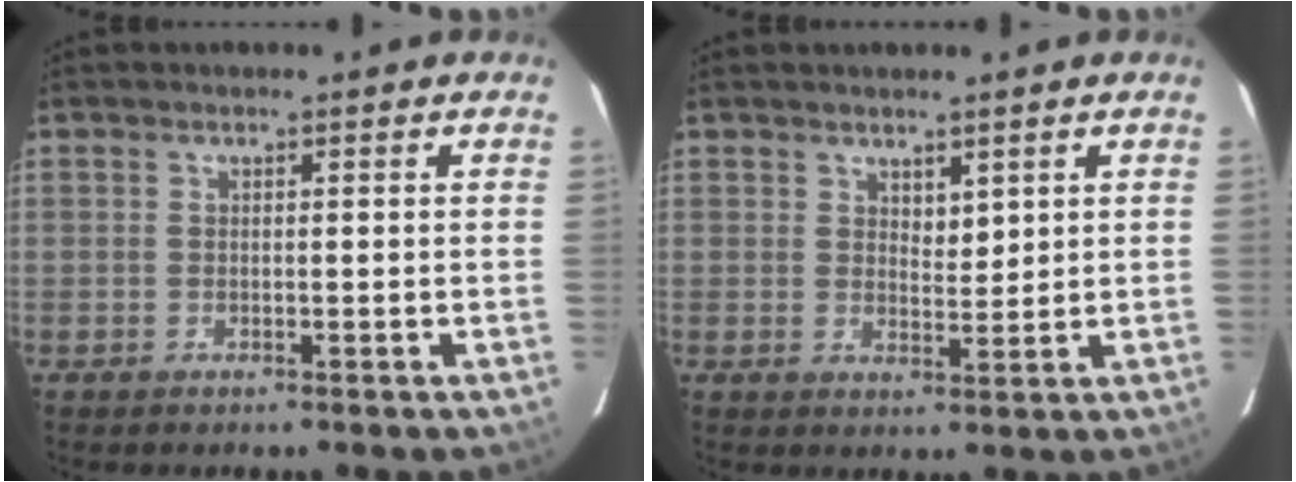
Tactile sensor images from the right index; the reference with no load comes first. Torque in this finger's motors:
{"motor_torque": [-0.08, -0.02, 0.01, 0.00]}